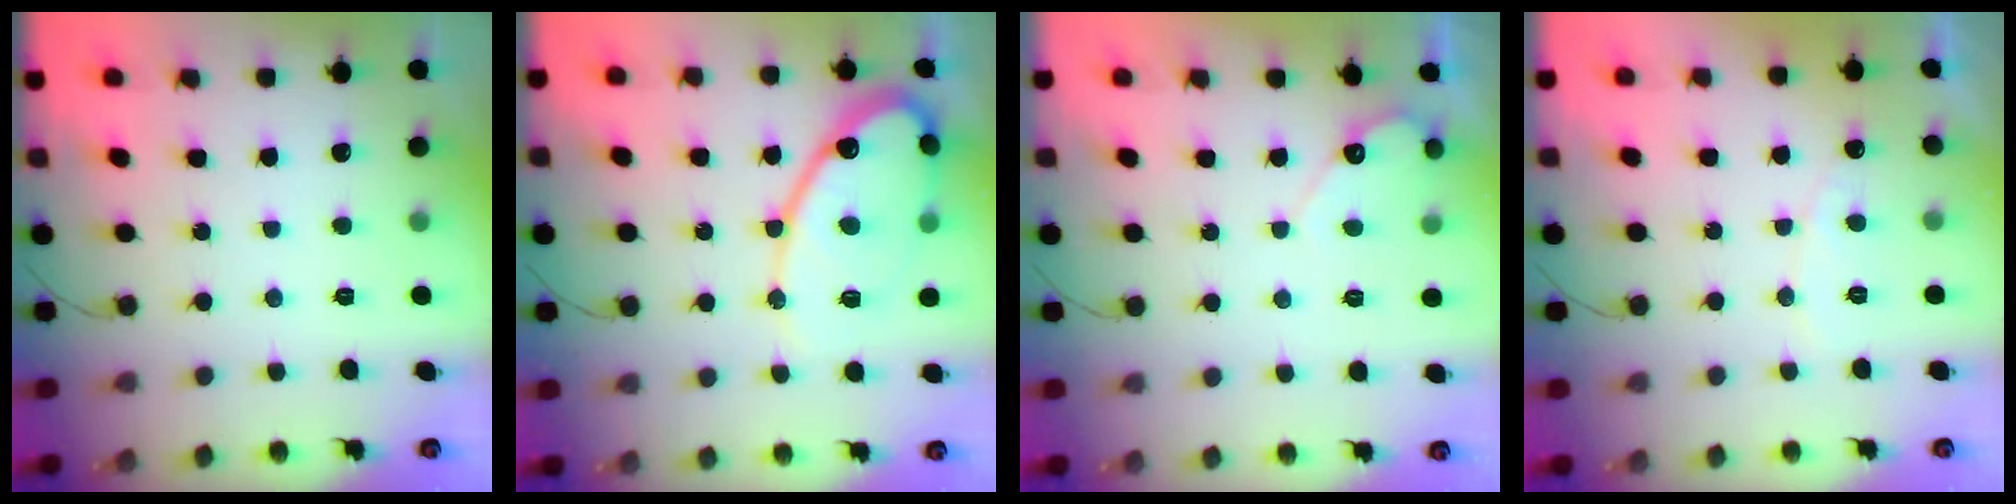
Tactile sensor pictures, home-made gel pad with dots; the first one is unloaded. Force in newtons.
{"total": 16.4, "press": 16.3, "slide": 1.3}
{"total": 4.6, "press": 4.6, "slide": 0.3}
{"total": 4.4, "press": 4.4, "slide": 0.3}